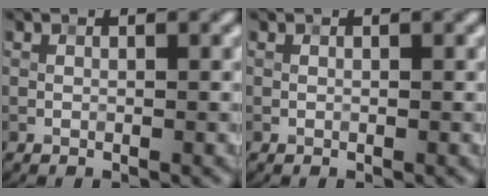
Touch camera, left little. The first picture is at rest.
{"total": 0.0}